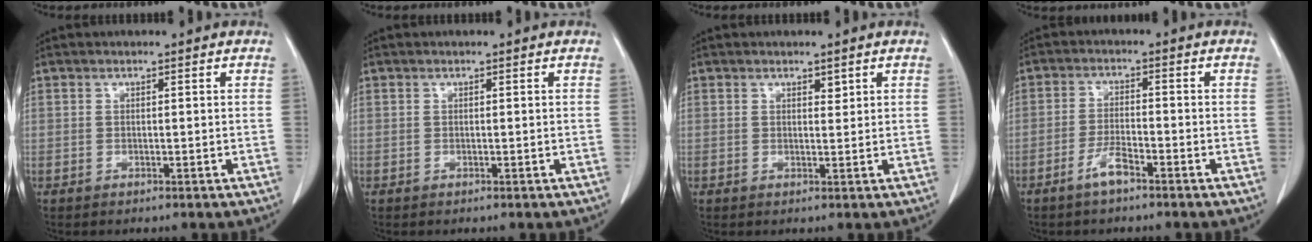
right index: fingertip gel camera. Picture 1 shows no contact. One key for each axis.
{"total": 0.0}
{"total": 1.0, "fx": 0.7, "fy": 0.4, "fz": 0.5, "tx": -0.008, "ty": -0.004, "tz": 0.011}
{"total": 3.6, "fx": -2.6, "fy": 0.5, "fz": 2.5, "tx": -0.049, "ty": 0.000, "tz": -0.050}